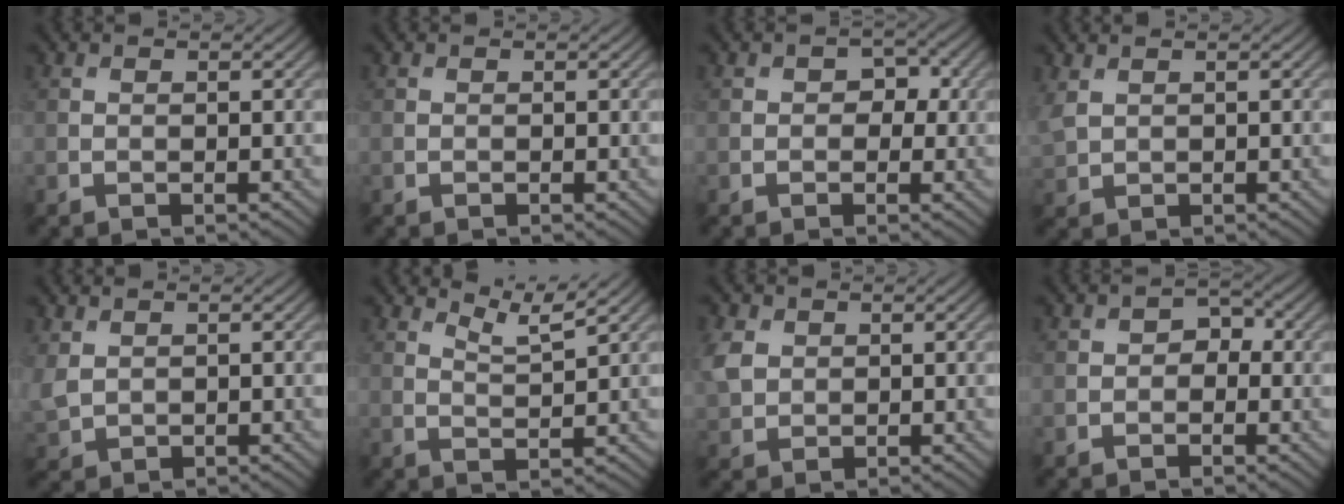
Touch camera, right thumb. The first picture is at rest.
{"total": 0.0}
{"total": 2.4, "force": [0.0, 1.8, 1.5], "torque": [-0.020, -0.001, -0.007]}
{"total": 2.5, "force": [1.3, 1.5, 1.6], "torque": [-0.054, 0.005, 0.033]}
{"total": 2.8, "force": [1.0, 2.0, 1.7], "torque": [-0.057, 0.000, 0.024]}
{"total": 3.6, "force": [3.1, 0.3, 1.8], "torque": [-0.037, -0.001, 0.063]}
{"total": 3.9, "force": [1.1, 3.1, 2.1], "torque": [-0.071, 0.005, 0.024]}
{"total": 2.0, "force": [-0.4, 1.6, 1.1], "torque": [-0.013, 0.001, -0.010]}